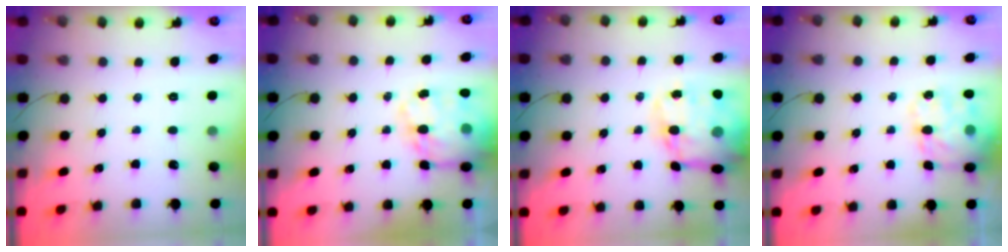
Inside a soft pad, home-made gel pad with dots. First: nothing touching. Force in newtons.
{"total": 20.5, "press": 20.0, "slide": 4.6}
{"total": 19.5, "press": 19.0, "slide": 4.4}
{"total": 14.1, "press": 13.7, "slide": 3.3}